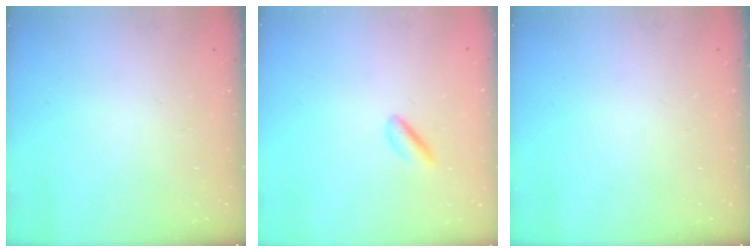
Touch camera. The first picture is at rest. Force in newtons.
{"total": 2.0, "press": 1.7, "slide": 1.0}
{"total": 0.0}